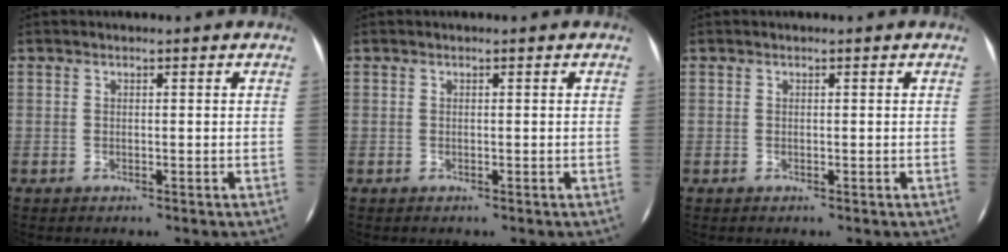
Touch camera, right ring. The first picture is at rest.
{"total": 0.0}
{"total": 0.0}